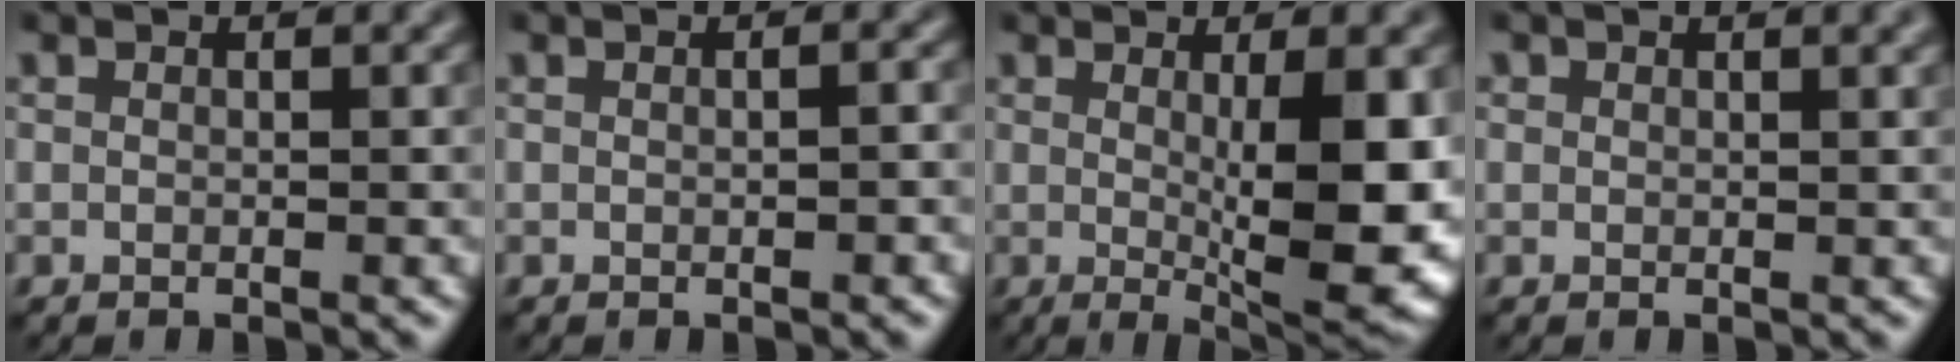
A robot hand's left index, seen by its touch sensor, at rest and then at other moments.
{"total": 1.3, "force": [-0.1, 0.3, 1.2], "torque": [-0.017, 0.000, 0.003]}
{"total": 9.6, "force": [0.0, 2.5, 9.3], "torque": [-0.125, -0.017, 0.011]}
{"total": 1.5, "force": [1.0, 0.5, 0.9], "torque": [-0.012, -0.005, 0.018]}